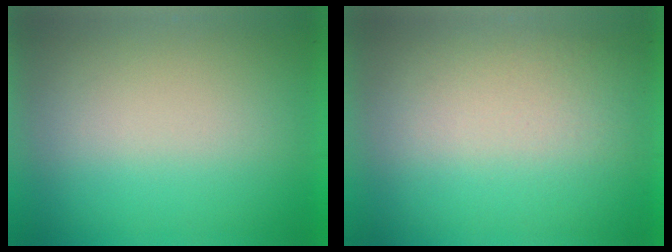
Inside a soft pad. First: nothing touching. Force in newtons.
{"total": 1.4}